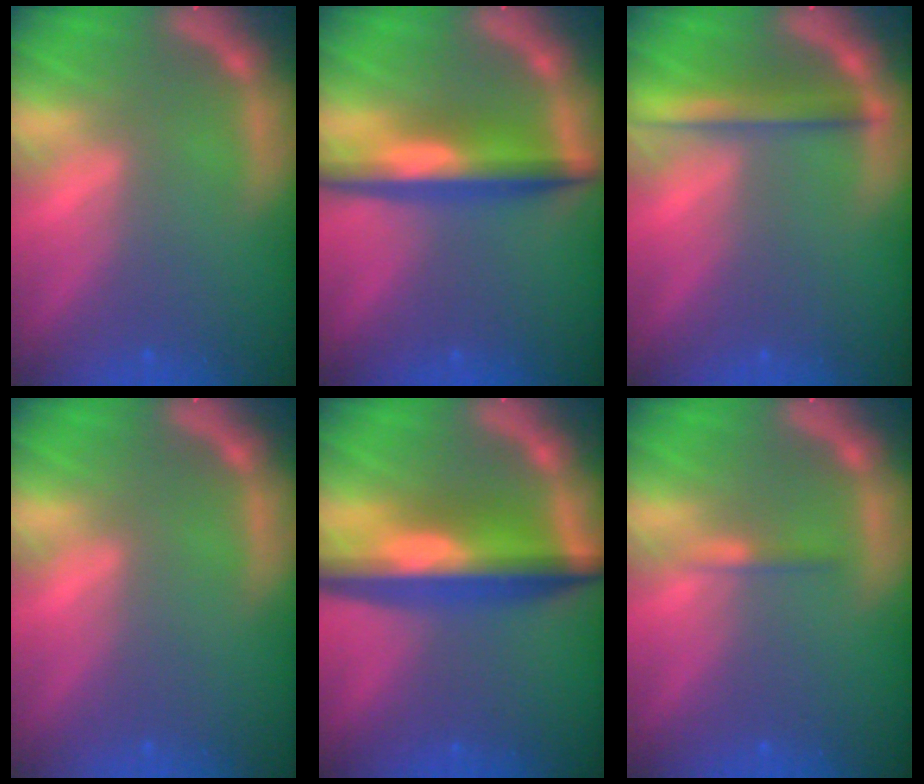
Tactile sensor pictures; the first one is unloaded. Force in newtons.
{"total": 6.0}
{"total": 3.5}
{"total": 0.0}
{"total": 8.6}
{"total": 0.9}